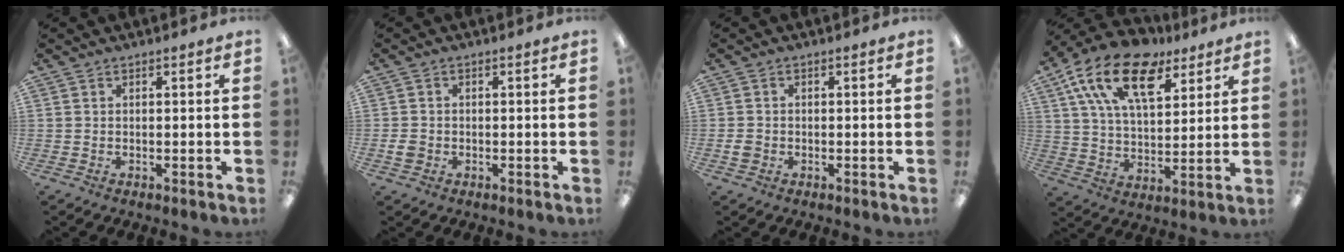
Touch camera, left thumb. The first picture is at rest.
{"total": 2.3, "force": [-0.6, 2.0, 1.1], "torque": [-0.019, 0.004, -0.011]}
{"total": 1.9, "force": [-0.5, 1.6, 1.0], "torque": [-0.017, 0.004, -0.009]}
{"total": 19.3, "force": [11.3, 10.0, 12.0], "torque": [-0.214, -0.043, 0.201]}